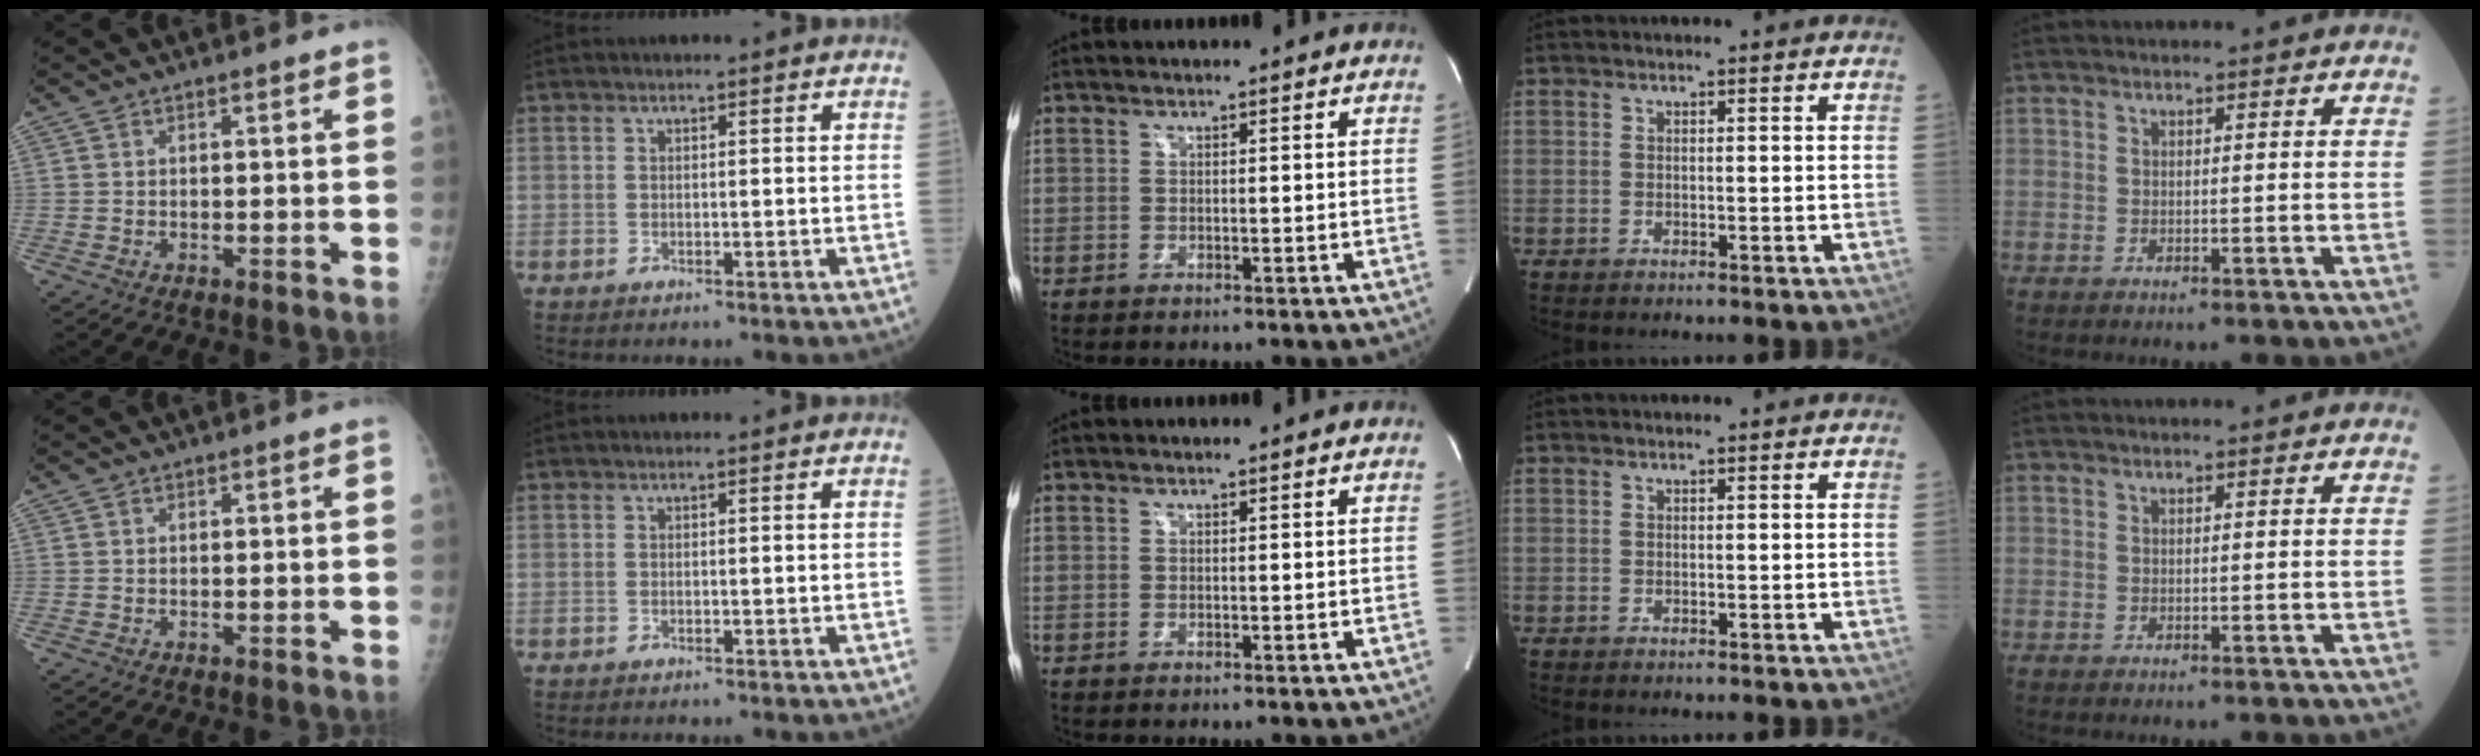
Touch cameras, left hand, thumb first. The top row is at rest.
{}